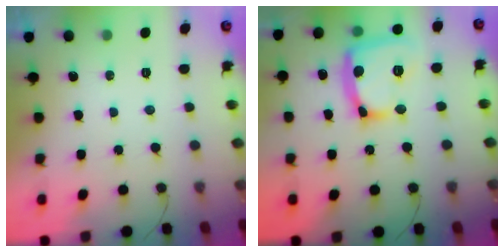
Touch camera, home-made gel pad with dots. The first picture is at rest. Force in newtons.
{"total": 17.1, "press": 17.1, "slide": 1.2}